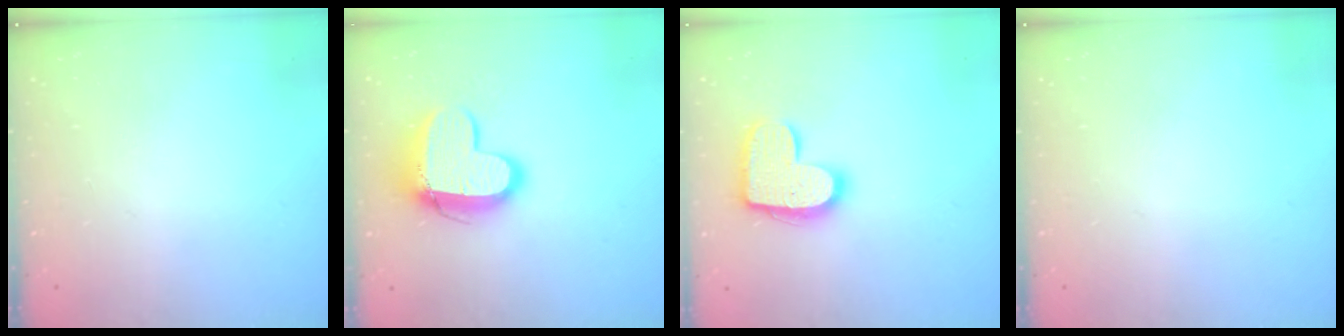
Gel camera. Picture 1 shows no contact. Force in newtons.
{"total": 13.1, "press": 13.0, "slide": 1.1}
{"total": 14.5, "press": 14.5, "slide": 0.7}
{"total": 0.0}